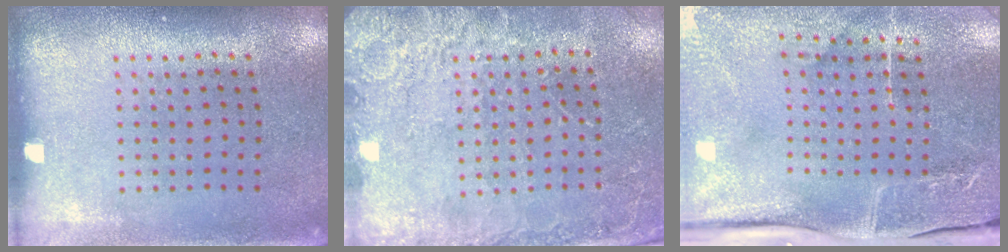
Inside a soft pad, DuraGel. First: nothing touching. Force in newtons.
{"total": 2.7, "press": 2.6, "slide": 0.3}
{"total": 4.6, "press": 4.0, "slide": 2.4}